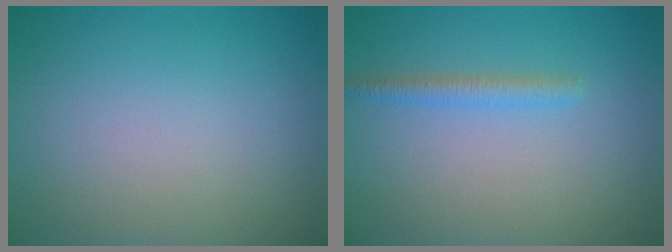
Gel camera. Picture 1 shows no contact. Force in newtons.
{"total": 1.6, "press": 1.6, "slide": 0.0}